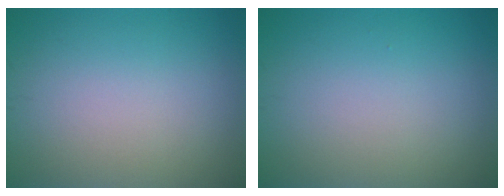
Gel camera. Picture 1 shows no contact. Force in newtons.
{"total": 0.0}